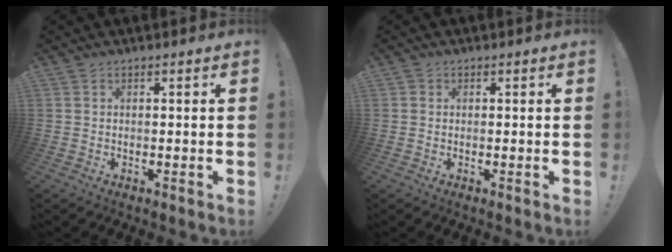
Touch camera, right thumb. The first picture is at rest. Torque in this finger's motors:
{"motor_torque": [-0.01, 0.18, -0.03, 0.03, 0.00]}